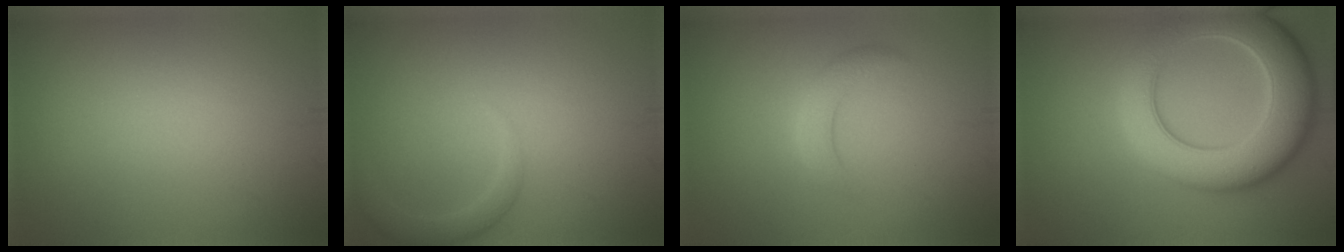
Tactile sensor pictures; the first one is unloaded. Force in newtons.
{"total": 1.8, "press": 1.8, "slide": 0.2}
{"total": 2.3, "press": 2.3, "slide": 0.0}
{"total": 10.2, "press": 10.2, "slide": 0.6}